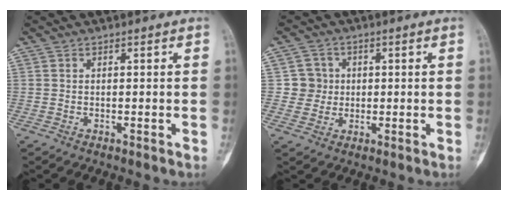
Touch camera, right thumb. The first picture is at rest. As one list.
[{"total": 4.5, "force": [0.4, 4.5, 0.2], "torque": [0.031, 0.008, 0.002]}]